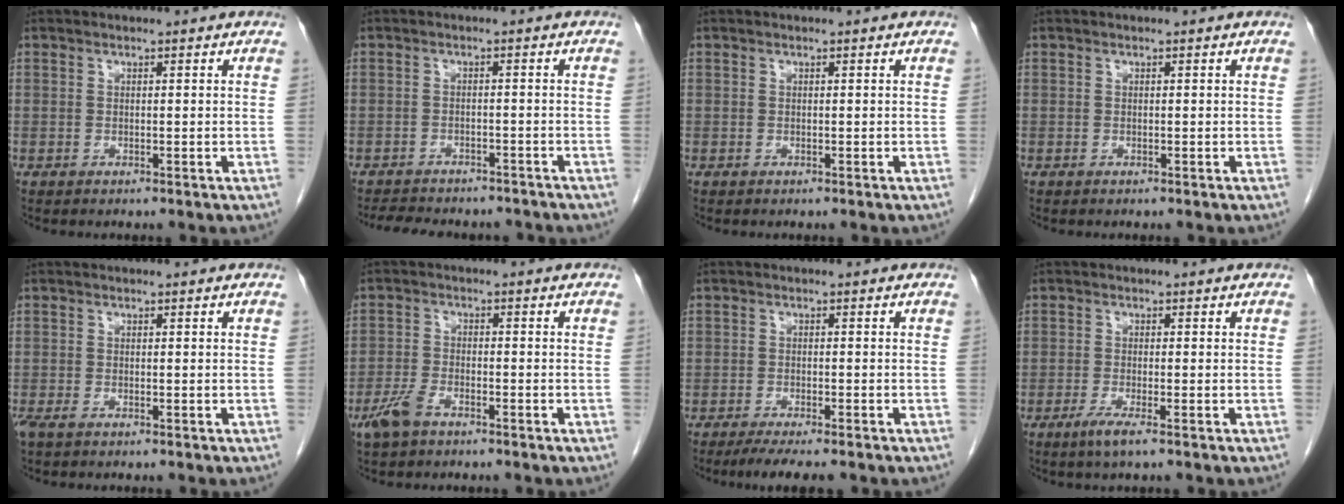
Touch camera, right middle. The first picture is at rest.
{"total": 11.4, "force": [-10.2, 3.5, 3.8], "torque": [-0.079, 0.001, -0.125]}
{"total": 0.0}
{"total": 0.0}
{"total": 1.7, "force": [-1.0, 0.7, 1.1], "torque": [-0.028, -0.004, -0.017]}
{"total": 4.3, "force": [-2.9, 1.6, 2.6], "torque": [-0.062, -0.001, -0.056]}
{"total": 5.3, "force": [-4.2, 0.3, 3.1], "torque": [-0.047, -0.013, -0.064]}
{"total": 2.9, "force": [-1.7, -0.1, 2.3], "torque": [-0.051, -0.011, -0.034]}